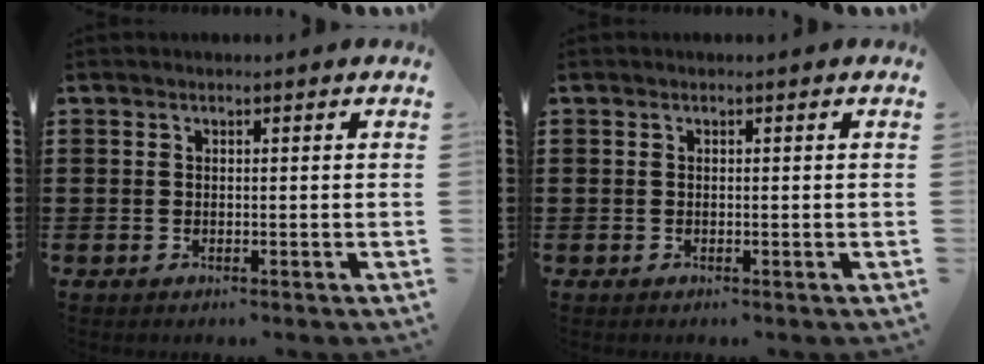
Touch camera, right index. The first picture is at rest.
{"total": 0.0}